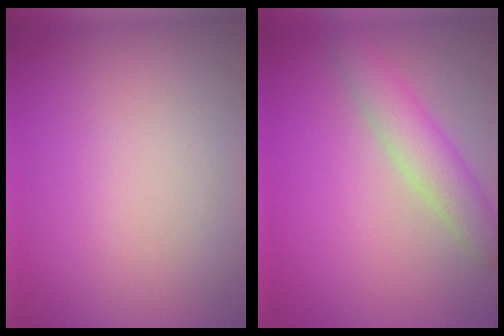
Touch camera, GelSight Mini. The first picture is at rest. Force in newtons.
{"total": 3.4, "press": 3.4, "slide": 0.3}